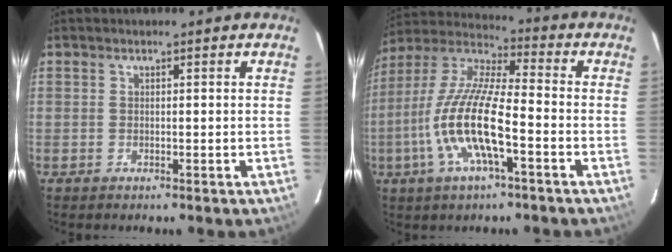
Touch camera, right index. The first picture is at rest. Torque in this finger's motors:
{"motor_torque": [1.29, -0.81, 1.05, 0.21]}